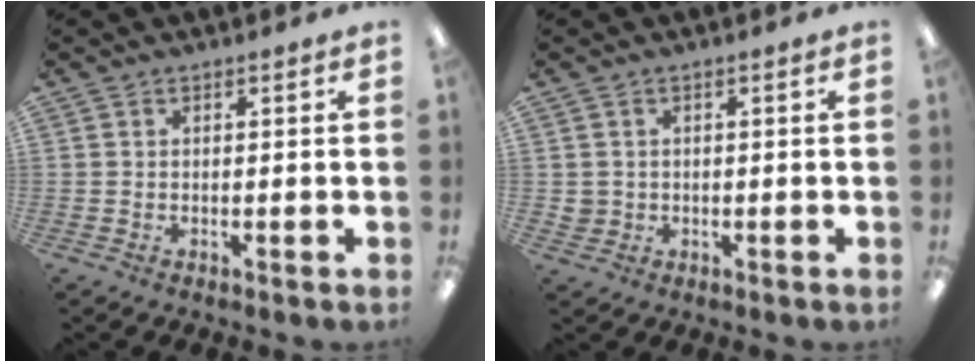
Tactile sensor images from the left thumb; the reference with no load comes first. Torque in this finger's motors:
{"motor_torque": [-0.37, 0.09, 0.24, -0.31, 0.02]}